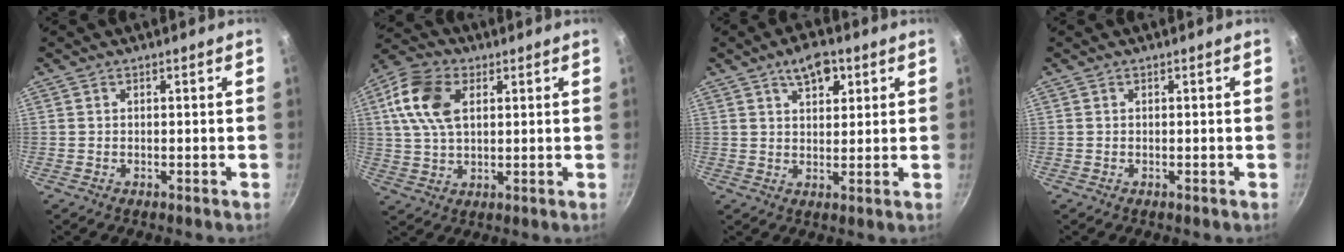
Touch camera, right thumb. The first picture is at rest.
{"total": 11.8, "force": [3.3, 7.4, 8.6], "torque": [-0.157, 0.008, 0.054]}
{"total": 6.6, "force": [3.3, 3.5, 4.5], "torque": [-0.049, -0.010, 0.049]}
{"total": 0.0}